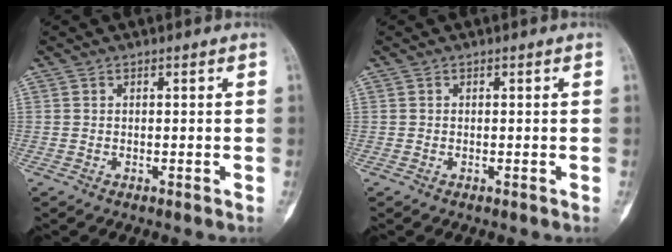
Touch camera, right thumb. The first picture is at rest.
{"total": 0.0}